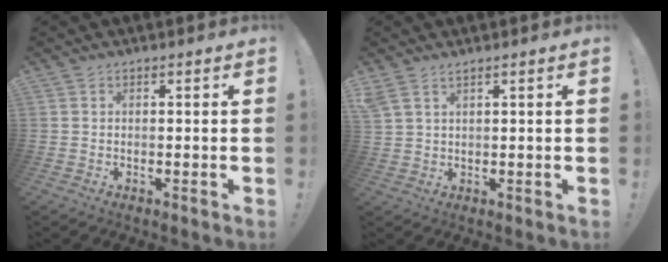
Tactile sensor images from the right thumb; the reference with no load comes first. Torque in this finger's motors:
{"motor_torque": [0.63, 0.72, 0.51, 0.03, 0.26]}